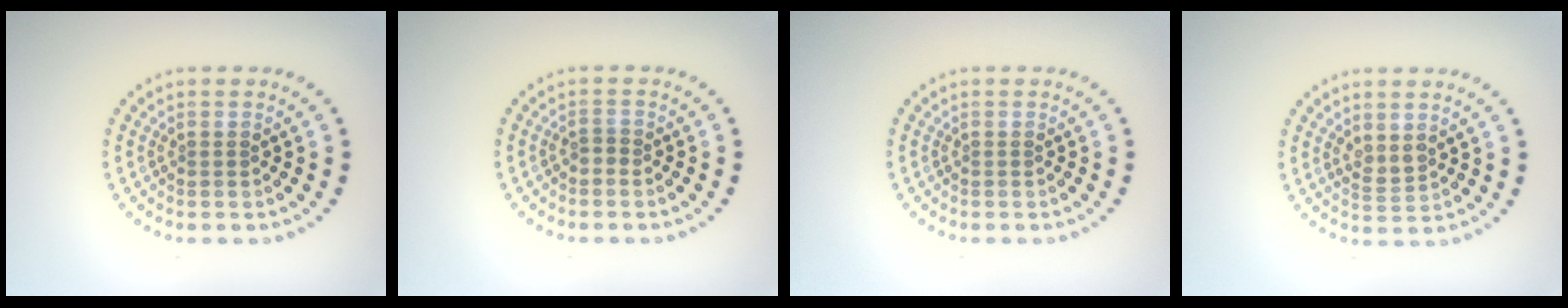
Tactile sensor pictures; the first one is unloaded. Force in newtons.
{"total": 0.8, "press": 0.7, "slide": 0.4}
{"total": 0.0}
{"total": 1.4, "press": 1.3, "slide": 0.5}